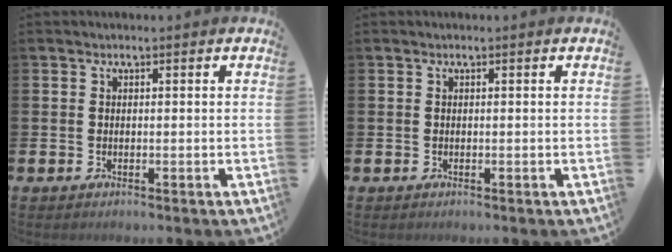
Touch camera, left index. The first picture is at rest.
{"total": 0.0}